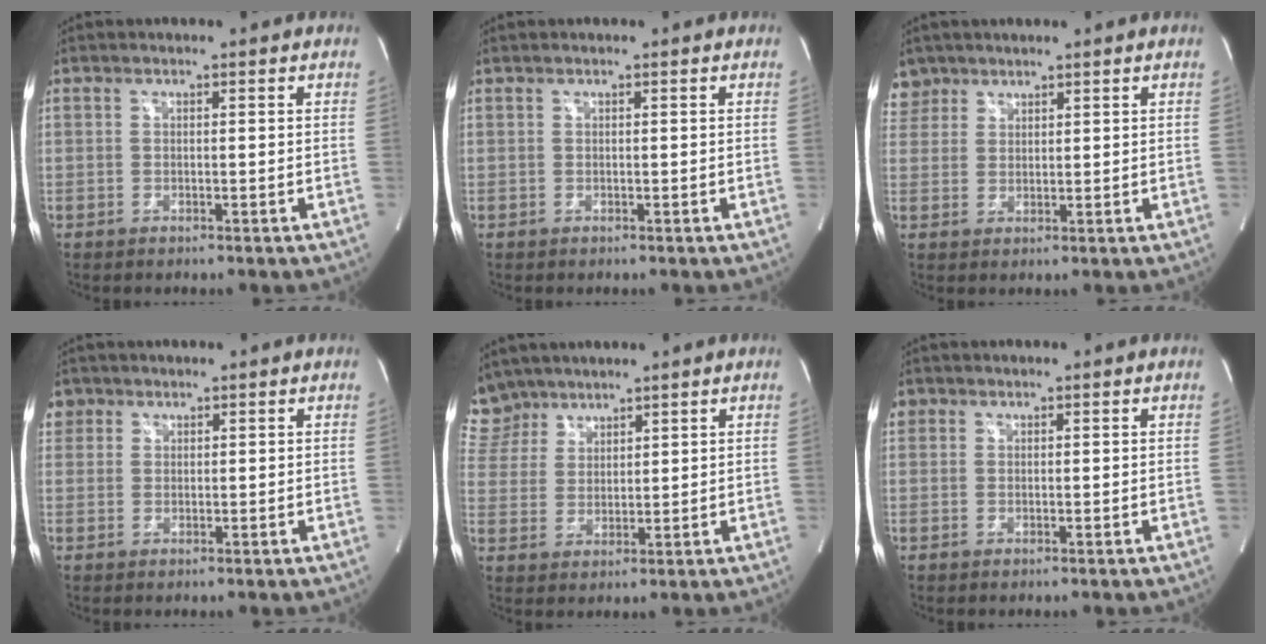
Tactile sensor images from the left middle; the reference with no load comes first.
{"total": 0.0}
{"total": 3.8, "force": [3.0, 2.2, -0.5], "torque": [0.015, 0.006, 0.061]}
{"total": 3.1, "force": [1.7, 2.6, 0.2], "torque": [0.002, 0.012, 0.032]}
{"total": 7.7, "force": [6.7, 3.7, 0.2], "torque": [-0.010, 0.012, 0.145]}
{"total": 1.8, "force": [0.9, 1.5, 0.2], "torque": [0.001, 0.012, 0.017]}